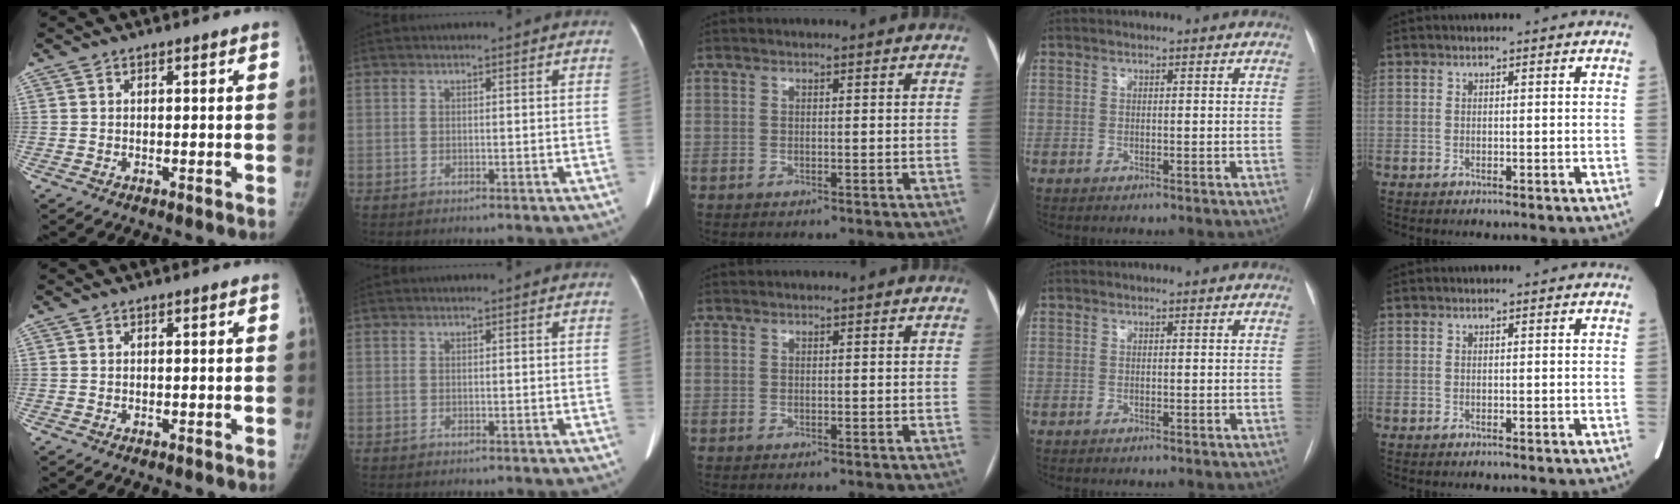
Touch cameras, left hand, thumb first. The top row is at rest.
{}